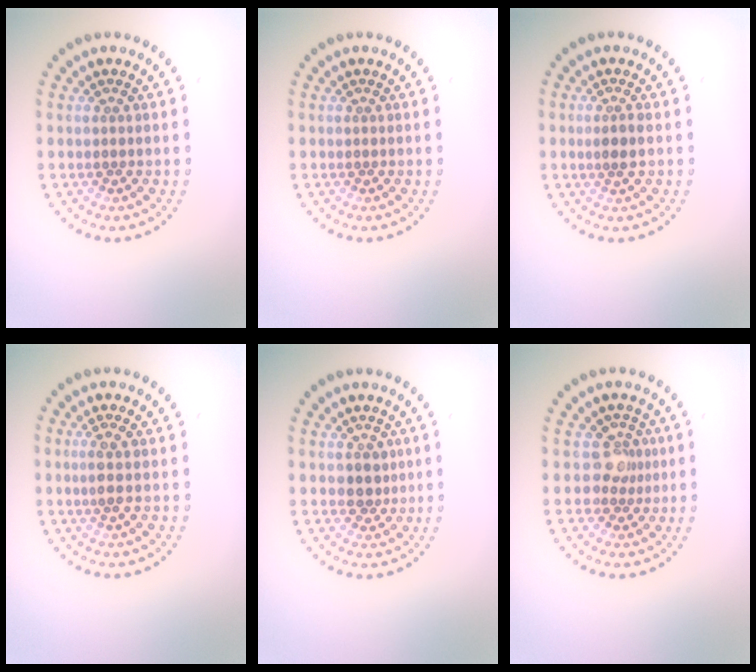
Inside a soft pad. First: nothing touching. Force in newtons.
{"total": 0.0}
{"total": 1.6, "press": 1.4, "slide": 0.6}
{"total": 1.6, "press": 1.3, "slide": 1.0}
{"total": 1.7, "press": 1.5, "slide": 0.8}
{"total": 2.1, "press": 1.6, "slide": 1.4}